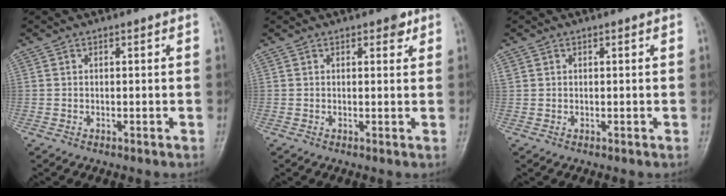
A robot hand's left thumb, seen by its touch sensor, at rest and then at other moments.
{"total": 2.1, "force": [1.2, 1.2, 1.2], "torque": [-0.002, -0.003, 0.013]}
{"total": 1.2, "force": [0.4, 1.1, 0.3], "torque": [0.002, 0.004, 0.008]}